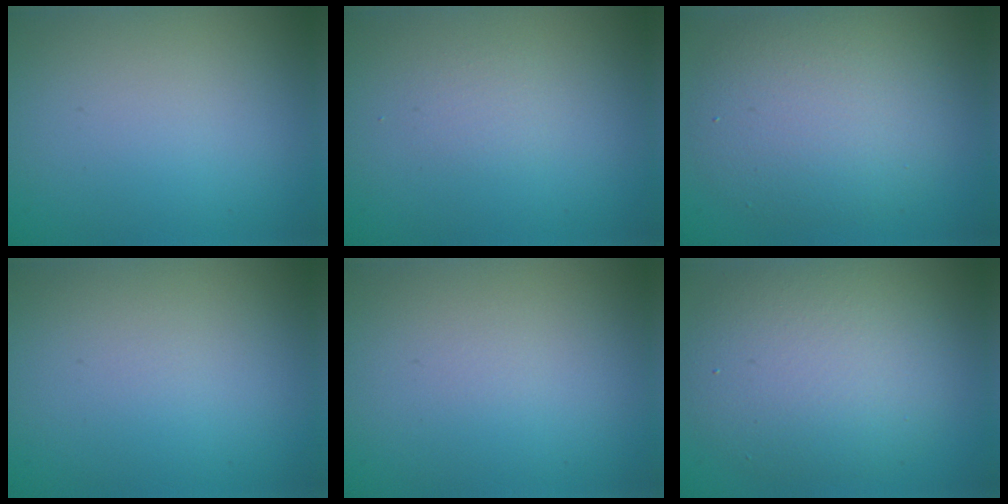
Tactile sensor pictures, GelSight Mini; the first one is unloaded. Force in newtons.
{"total": 0.9, "press": 0.9, "slide": 0.0}
{"total": 6.2, "press": 6.2, "slide": 0.3}
{"total": 0.0}
{"total": 0.0}
{"total": 7.5, "press": 7.5, "slide": 0.5}